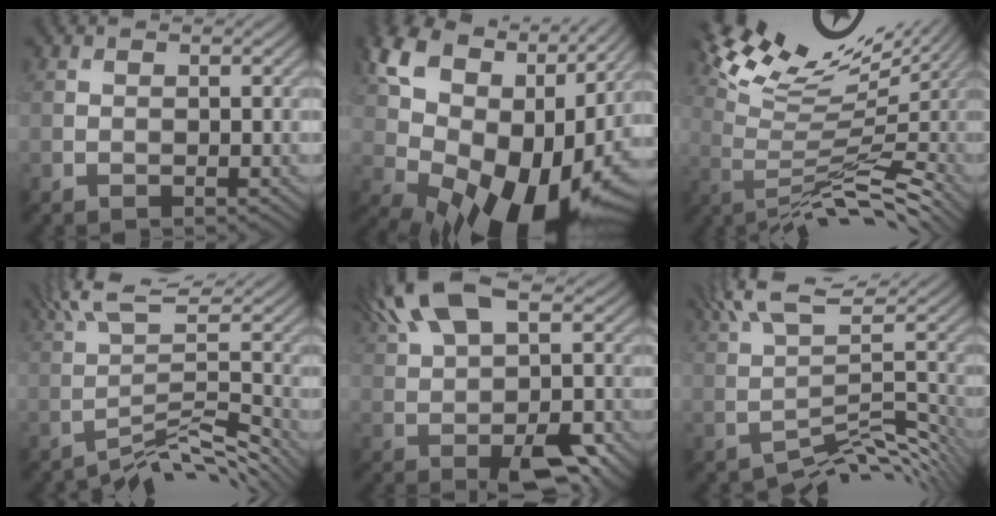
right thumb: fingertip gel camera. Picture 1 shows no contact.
{"total": 17.1, "force": [3.4, 11.5, 12.2], "torque": [-0.226, -0.020, 0.091]}
{"total": 12.1, "force": [5.7, 3.0, 10.2], "torque": [-0.174, 0.012, 0.115]}
{"total": 6.2, "force": [-2.2, 1.1, 5.7], "torque": [-0.093, 0.020, -0.028]}
{"total": 12.3, "force": [2.5, 5.6, 10.7], "torque": [-0.198, 0.008, 0.048]}
{"total": 5.9, "force": [0.0, 1.3, 5.7], "torque": [-0.092, 0.019, 0.012]}